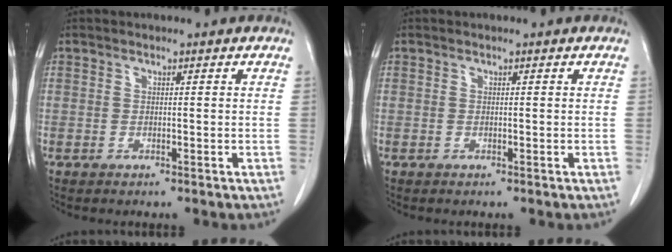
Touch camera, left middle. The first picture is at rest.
{"total": 0.0}